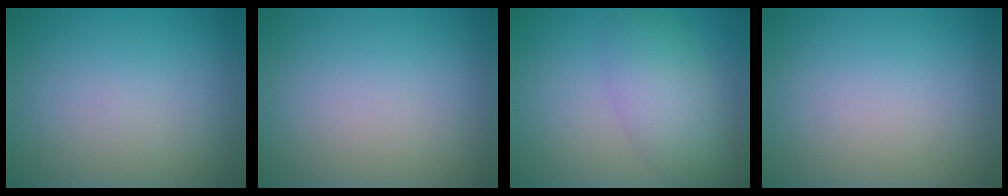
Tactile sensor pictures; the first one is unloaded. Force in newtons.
{"total": 0.0}
{"total": 4.5, "press": 4.5, "slide": 0.1}
{"total": 0.0}